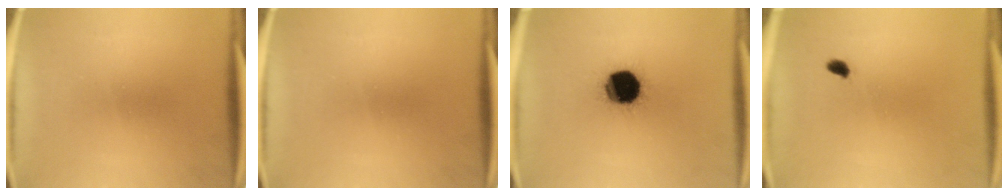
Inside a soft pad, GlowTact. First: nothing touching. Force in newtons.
{"total": 0.0}
{"total": 18.1}
{"total": 1.4}